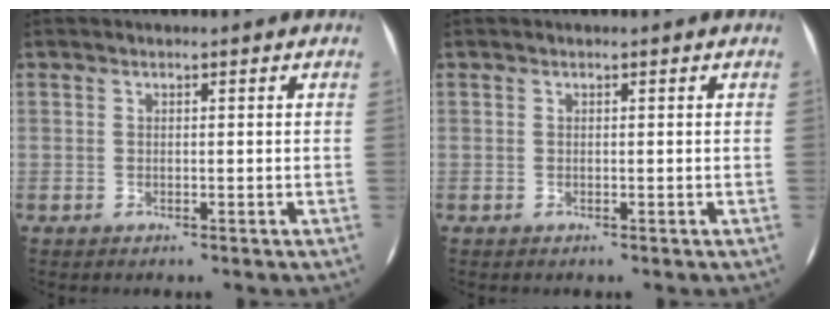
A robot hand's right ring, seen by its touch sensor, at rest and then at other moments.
{"total": 0.0}